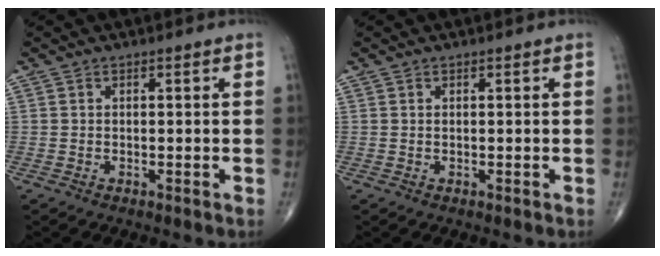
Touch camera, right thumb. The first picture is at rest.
{"total": 0.0}